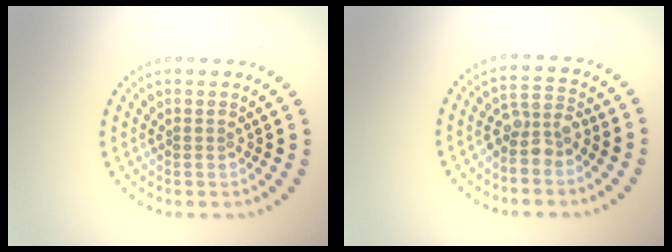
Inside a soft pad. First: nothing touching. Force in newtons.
{"total": 3.1, "press": 2.7, "slide": 1.5}